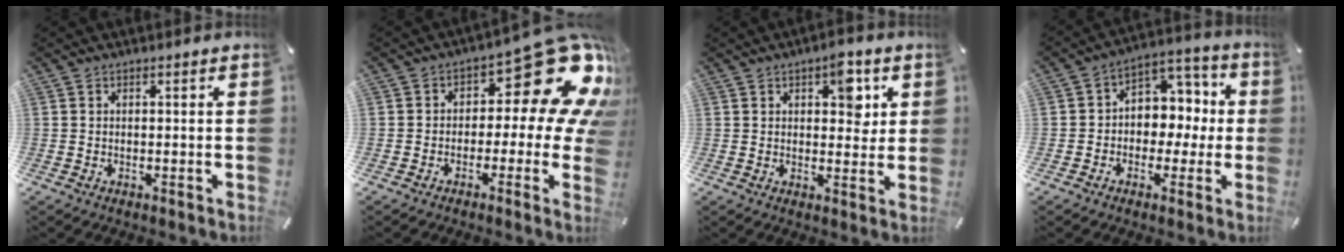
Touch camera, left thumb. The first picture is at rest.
{"total": 19.8, "force": [8.2, 9.3, 15.5], "torque": [-0.192, -0.053, 0.136]}
{"total": 7.3, "force": [3.0, 4.3, 5.1], "torque": [-0.042, -0.014, 0.043]}
{"total": 7.9, "force": [-1.1, 7.3, 2.7], "torque": [-0.036, 0.006, -0.020]}